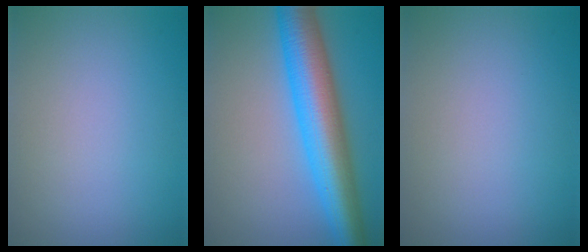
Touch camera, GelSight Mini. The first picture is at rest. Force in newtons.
{"total": 9.8, "press": 9.8, "slide": 0.1}
{"total": 0.0}